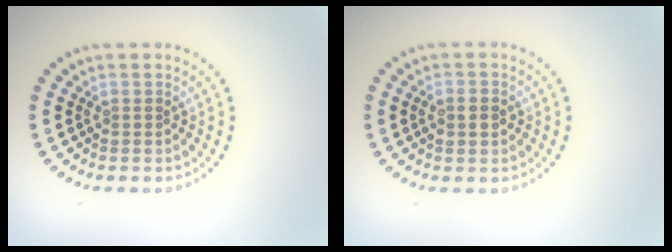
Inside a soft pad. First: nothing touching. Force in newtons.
{"total": 2.1, "press": 2.1, "slide": 0.2}